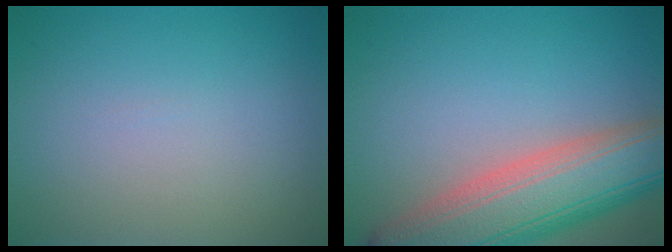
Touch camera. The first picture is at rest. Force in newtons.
{"total": 10.3, "press": 10.3, "slide": 0.5}